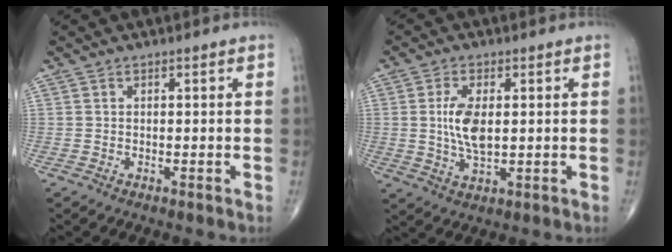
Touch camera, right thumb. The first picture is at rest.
{"total": 7.5, "force": [0.8, 3.5, 6.6], "torque": [-0.132, -0.009, 0.017]}